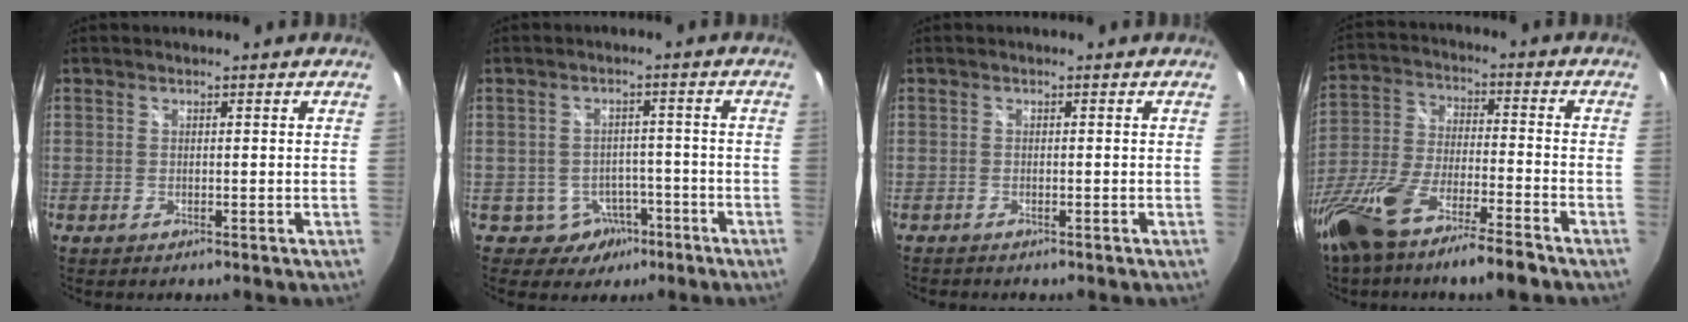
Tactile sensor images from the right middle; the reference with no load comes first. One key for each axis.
{"total": 5.3, "fx": -3.0, "fy": 4.4, "fz": 0.7, "tx": -0.024, "ty": 0.019, "tz": -0.029}
{"total": 0.9, "fx": -0.8, "fy": 0.4, "fz": 0.2, "tx": -0.009, "ty": -0.001, "tz": -0.013}
{"total": 17.4, "fx": -12.7, "fy": 2.9, "fz": 11.6, "tx": -0.247, "ty": -0.040, "tz": -0.234}